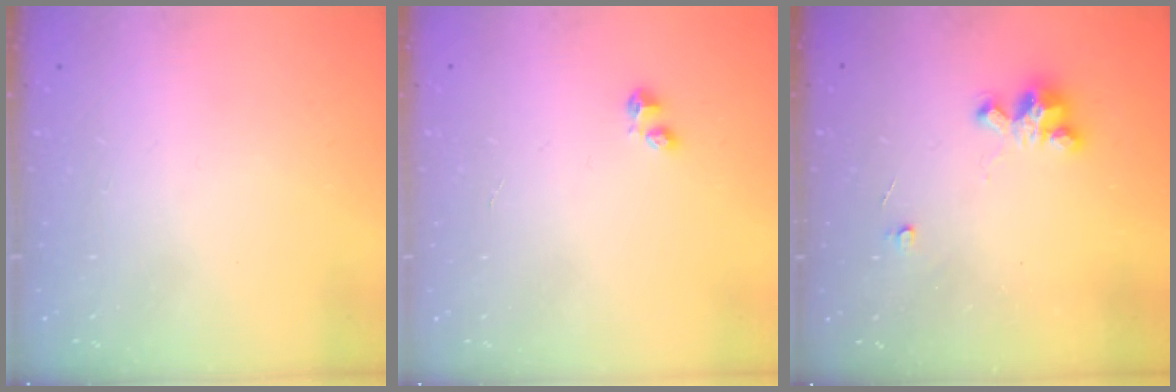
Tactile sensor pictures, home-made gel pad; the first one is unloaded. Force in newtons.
{"total": 2.5, "press": 2.5, "slide": 0.4}
{"total": 3.9, "press": 3.9, "slide": 0.1}